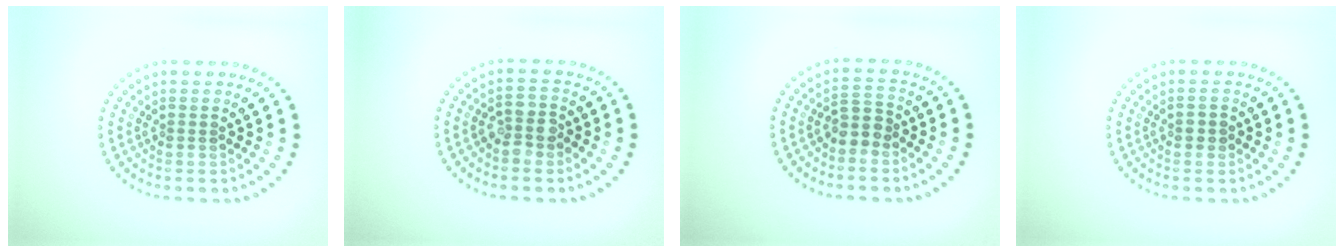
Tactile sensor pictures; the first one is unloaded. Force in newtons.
{"total": 2.2, "press": 2.0, "slide": 1.0}
{"total": 2.0, "press": 1.7, "slide": 1.1}
{"total": 1.1, "press": 1.1, "slide": 0.0}